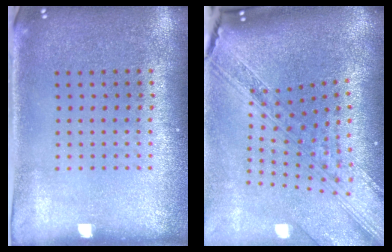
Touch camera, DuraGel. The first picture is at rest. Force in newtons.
{"total": 3.9, "press": 2.8, "slide": 2.6}